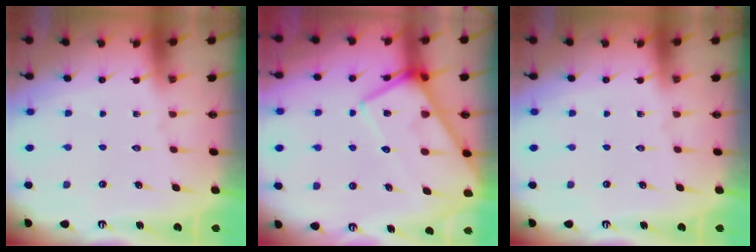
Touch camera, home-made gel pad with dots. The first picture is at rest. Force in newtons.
{"total": 15.0, "press": 14.9, "slide": 1.3}
{"total": 0.0}